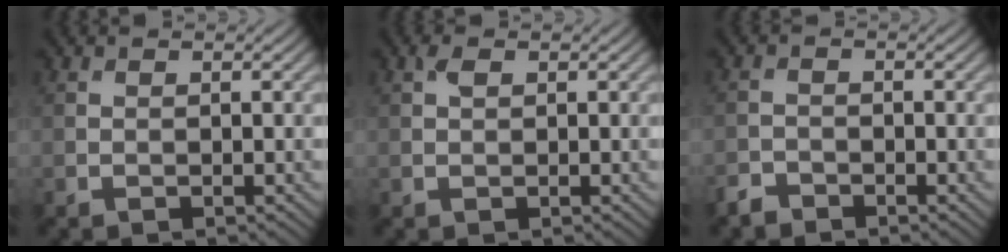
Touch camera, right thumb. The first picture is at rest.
{"total": 1.1, "force": [0.5, 0.6, 0.8], "torque": [-0.018, 0.002, 0.009]}
{"total": 1.8, "force": [-1.6, 0.7, 0.3], "torque": [-0.006, 0.000, -0.039]}